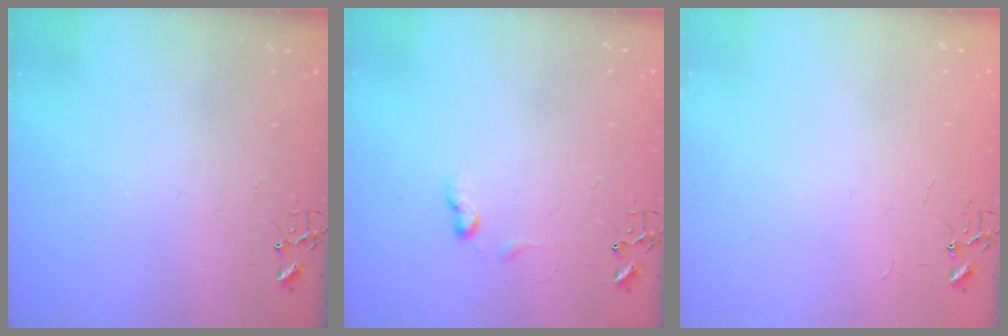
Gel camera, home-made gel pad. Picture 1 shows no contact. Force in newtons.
{"total": 6.0, "press": 6.0, "slide": 0.8}
{"total": 1.8, "press": 1.8, "slide": 0.2}